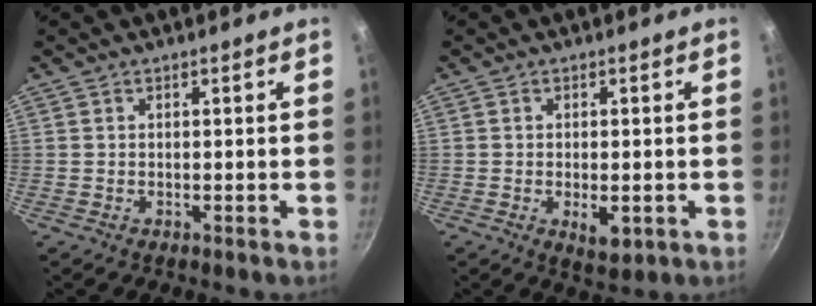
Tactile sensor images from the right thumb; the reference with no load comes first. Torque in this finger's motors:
{"motor_torque": [-0.61, -0.10, -0.29, 0.03, 0.02]}